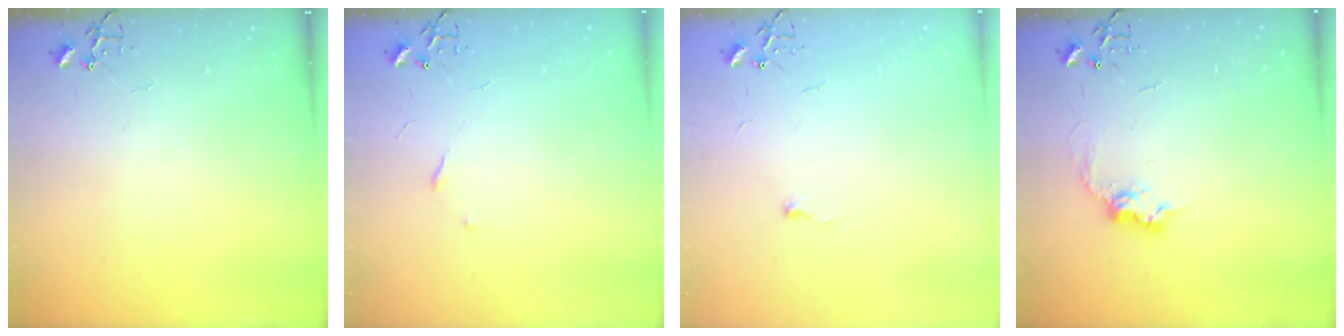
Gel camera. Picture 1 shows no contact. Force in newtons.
{"total": 3.7, "press": 3.6, "slide": 0.4}
{"total": 3.3, "press": 3.3, "slide": 0.5}
{"total": 9.0, "press": 9.0, "slide": 0.5}